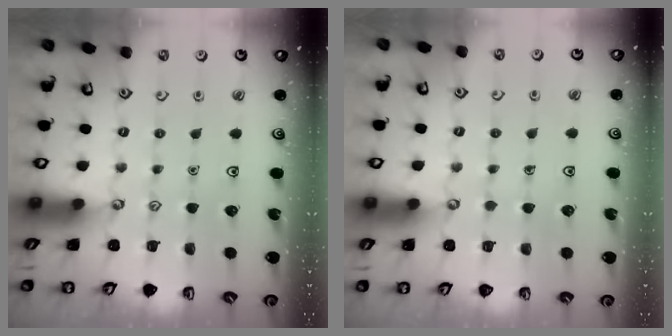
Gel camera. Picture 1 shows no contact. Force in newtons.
{"total": 0.8, "press": 0.8, "slide": 0.3}